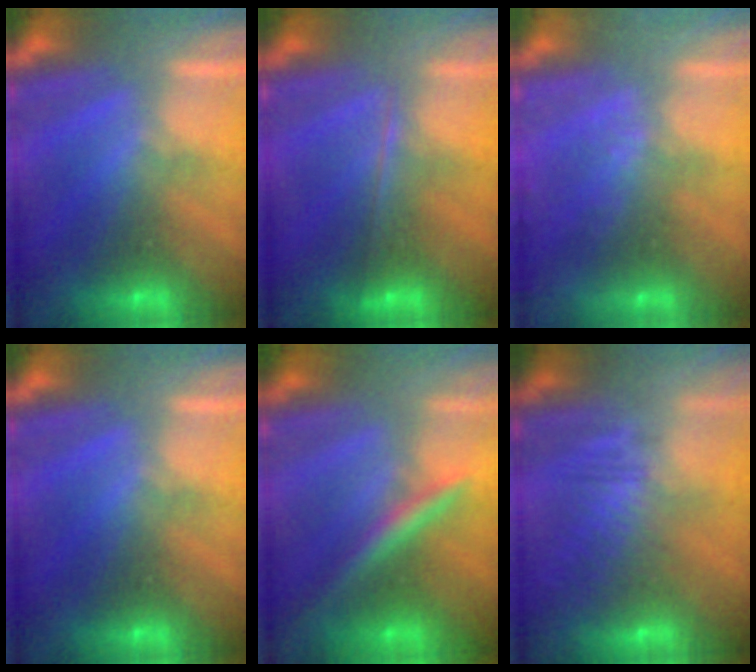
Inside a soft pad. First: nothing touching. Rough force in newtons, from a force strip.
{"total": 1.8}
{"total": 2.4}
{"total": 0.0}
{"total": 2.4}
{"total": 7.7}